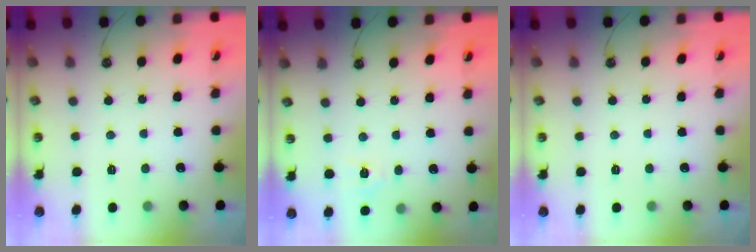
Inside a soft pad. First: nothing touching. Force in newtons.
{"total": 4.9, "press": 4.9, "slide": 0.5}
{"total": 0.0}